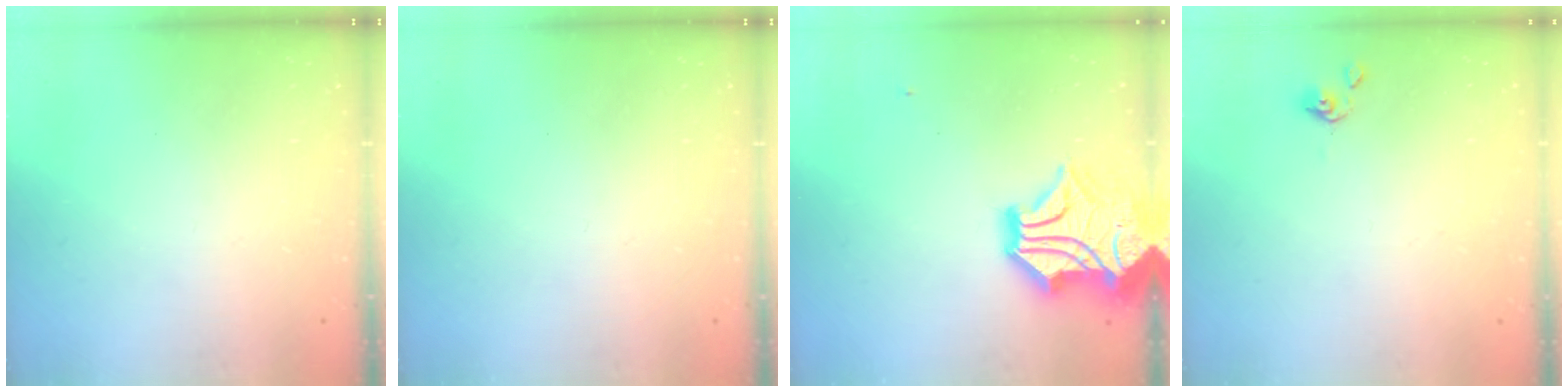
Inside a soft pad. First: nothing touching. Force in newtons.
{"total": 0.0}
{"total": 14.0, "press": 13.8, "slide": 2.6}
{"total": 0.0}